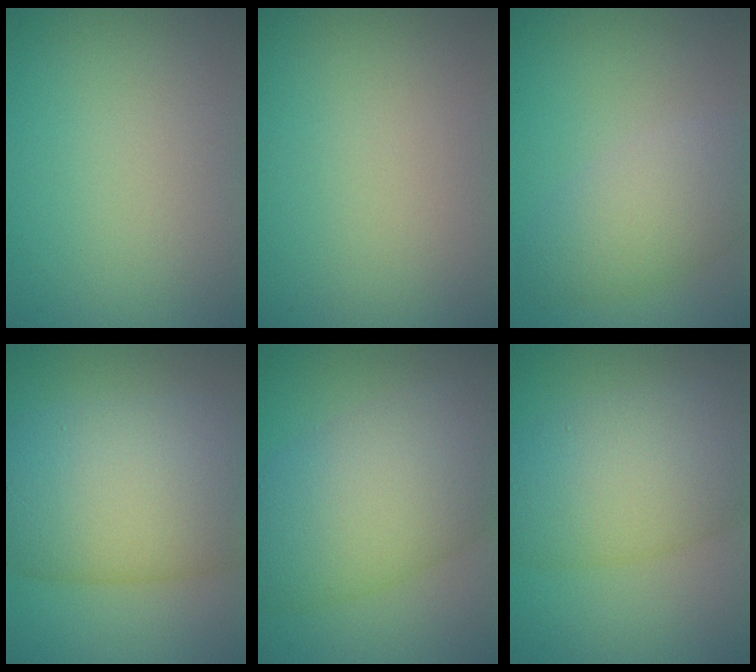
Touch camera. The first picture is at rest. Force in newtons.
{"total": 0.0}
{"total": 4.3, "press": 4.3, "slide": 0.0}
{"total": 13.6, "press": 13.5, "slide": 0.6}
{"total": 10.3, "press": 10.3, "slide": 0.3}
{"total": 8.6, "press": 8.6, "slide": 0.2}